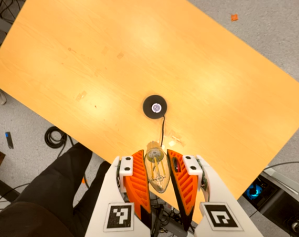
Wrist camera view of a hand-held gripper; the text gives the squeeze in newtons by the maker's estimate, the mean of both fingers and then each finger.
{"total": 12.3, "left": 12.9, "right": 11.6}